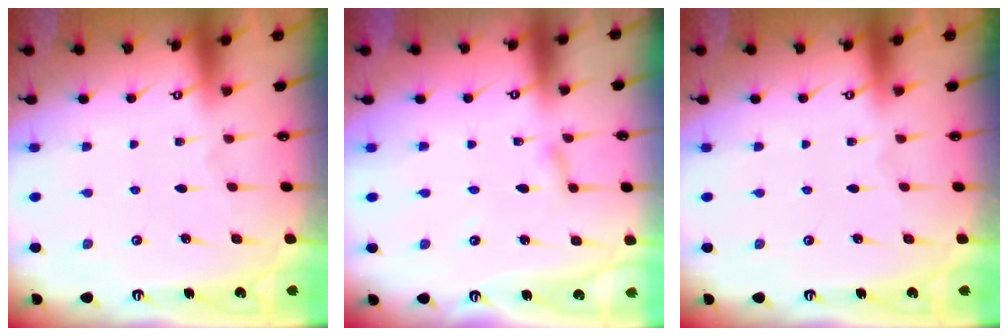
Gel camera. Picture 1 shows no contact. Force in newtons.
{"total": 2.4, "press": 2.4, "slide": 0.2}
{"total": 0.0}